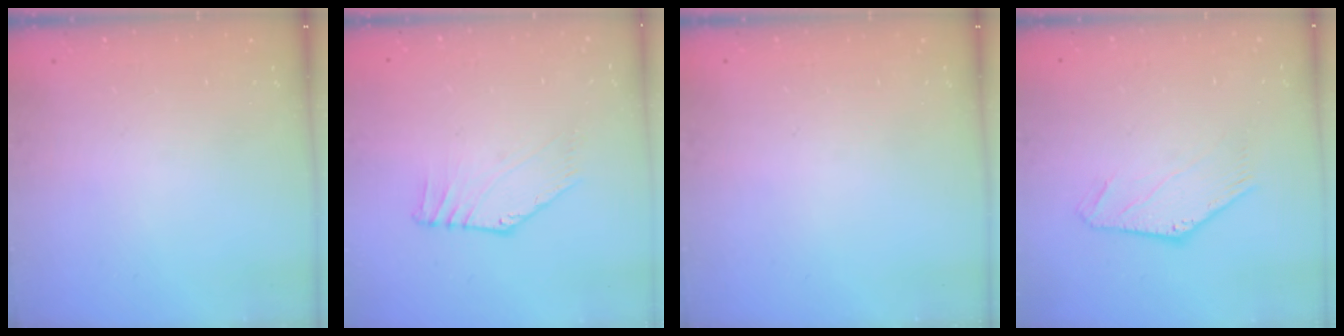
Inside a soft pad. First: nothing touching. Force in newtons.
{"total": 3.1, "press": 3.1, "slide": 0.0}
{"total": 0.0}
{"total": 0.6, "press": 0.6, "slide": 0.1}